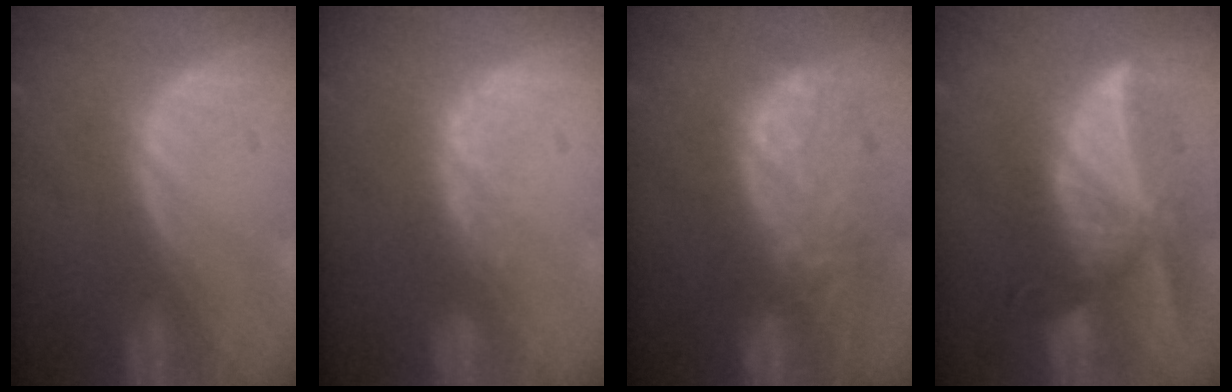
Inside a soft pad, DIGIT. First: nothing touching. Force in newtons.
{"total": 2.8, "press": 2.4, "slide": 1.5}
{"total": 11.5, "press": 9.7, "slide": 6.1}
{"total": 9.1, "press": 8.3, "slide": 3.8}